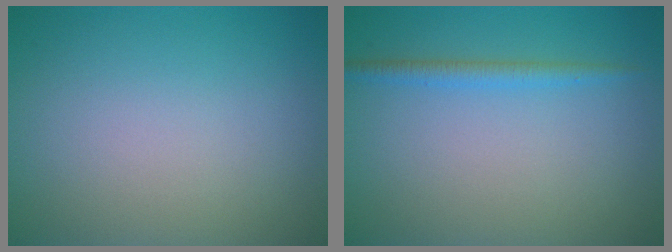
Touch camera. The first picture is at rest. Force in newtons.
{"total": 1.6, "press": 1.6, "slide": 0.0}